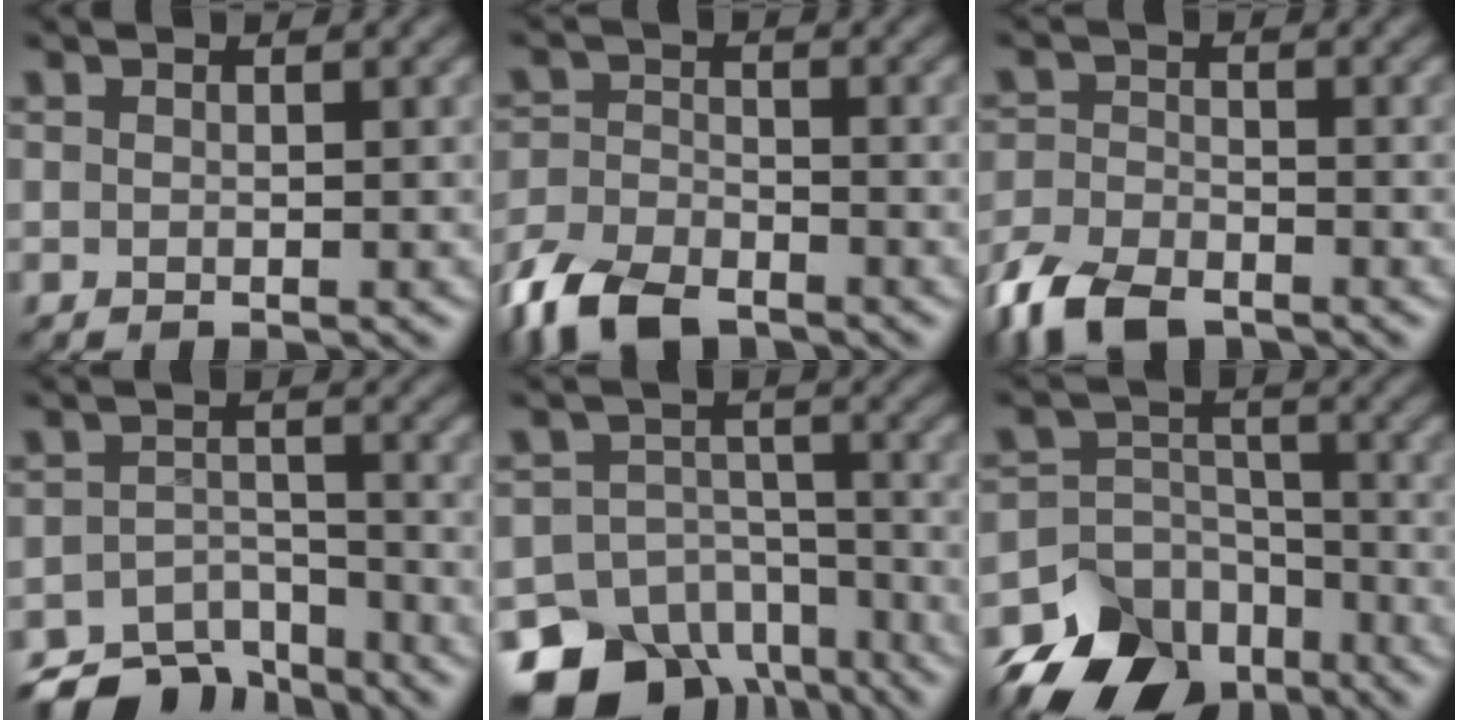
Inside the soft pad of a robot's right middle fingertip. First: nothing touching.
{"total": 6.7, "force": [-5.1, 2.9, 3.2], "torque": [-0.074, -0.005, -0.110]}
{"total": 6.0, "force": [-4.5, 2.6, 2.9], "torque": [-0.069, -0.006, -0.099]}
{"total": 5.7, "force": [-5.2, 2.1, 0.9], "torque": [-0.012, -0.006, -0.092]}
{"total": 14.1, "force": [-10.2, 8.9, 3.7], "torque": [-0.078, -0.033, -0.158]}
{"total": 11.2, "force": [-8.5, 6.7, 2.9], "torque": [-0.048, -0.008, -0.143]}